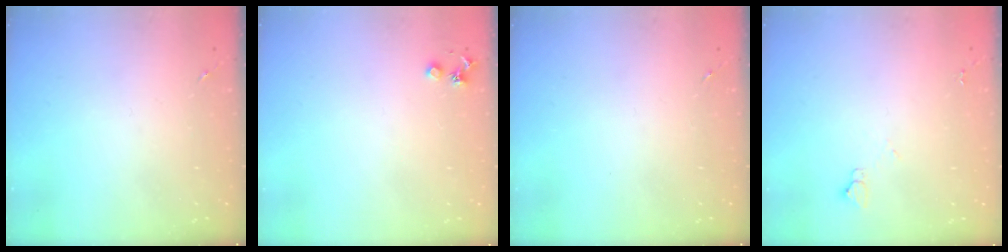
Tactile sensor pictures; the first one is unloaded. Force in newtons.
{"total": 3.6, "press": 3.5, "slide": 0.5}
{"total": 0.0}
{"total": 3.6, "press": 3.6, "slide": 0.5}